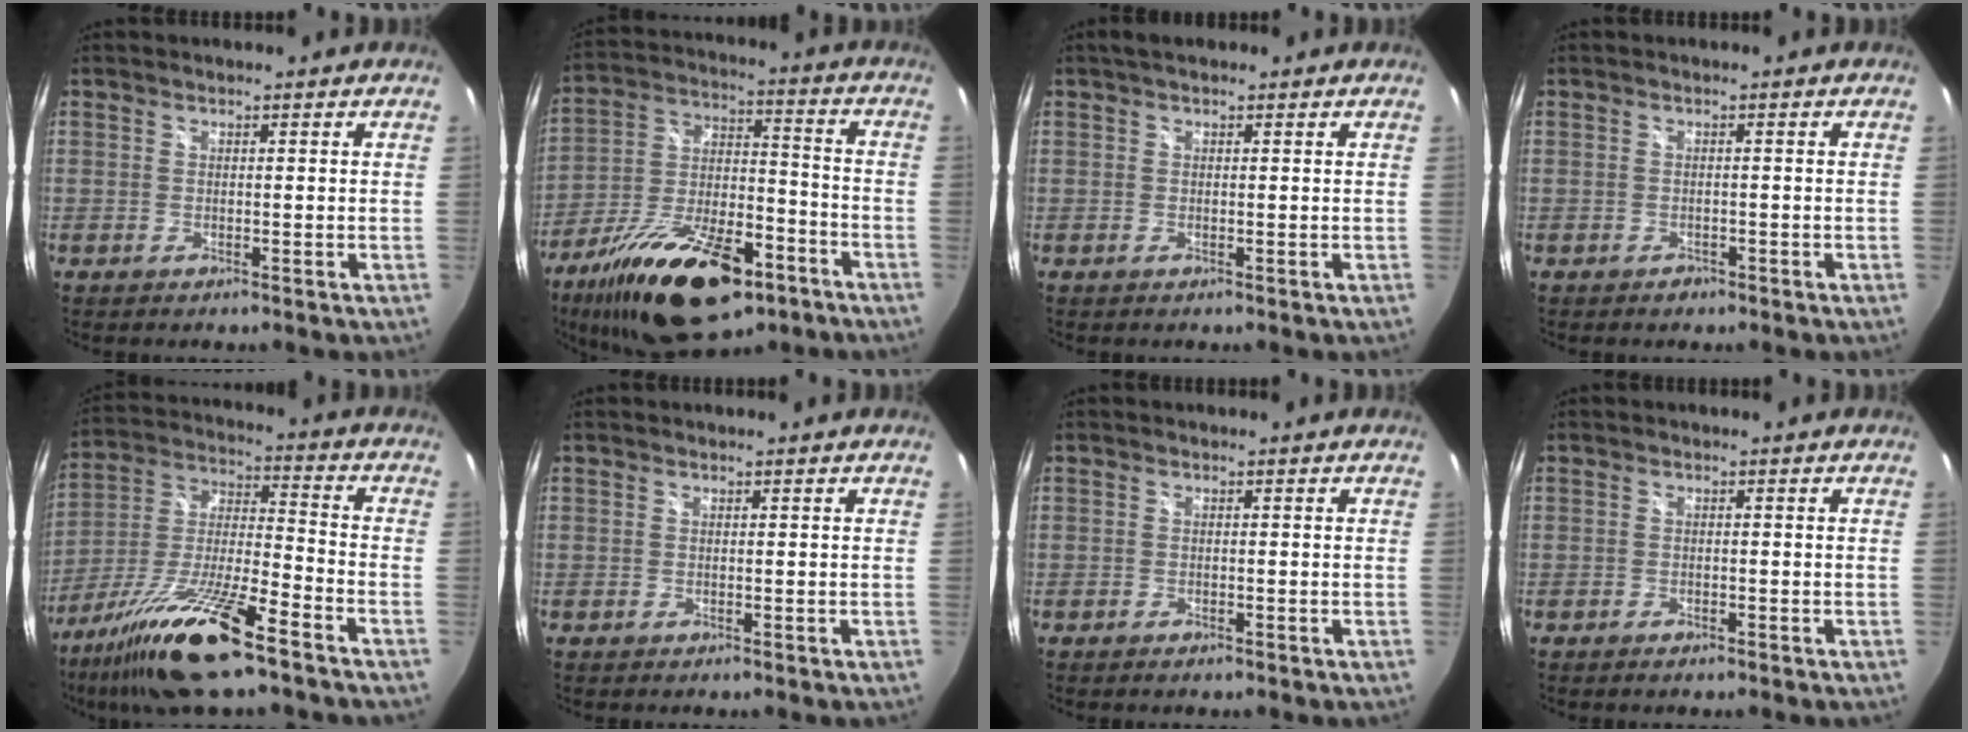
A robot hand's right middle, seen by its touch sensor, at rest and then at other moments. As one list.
[{"total": 23.3, "force": [-13.6, 10.0, 16.0], "torque": [-0.300, -0.021, -0.214]}, {"total": 2.6, "force": [1.6, 1.1, 1.6], "torque": [-0.025, 0.009, 0.022]}, {"total": 1.2, "force": [-0.8, 0.9, 0.2], "torque": [-0.007, -0.001, -0.011]}, {"total": 18.5, "force": [-12.5, 2.7, 13.4], "torque": [-0.260, -0.019, -0.230]}, {"total": 0.0}, {"total": 0.7, "force": [-0.6, 0.3, 0.3], "torque": [-0.007, -0.003, -0.012]}, {"total": 1.0, "force": [-0.8, 0.5, 0.4], "torque": [-0.008, -0.003, -0.016]}]